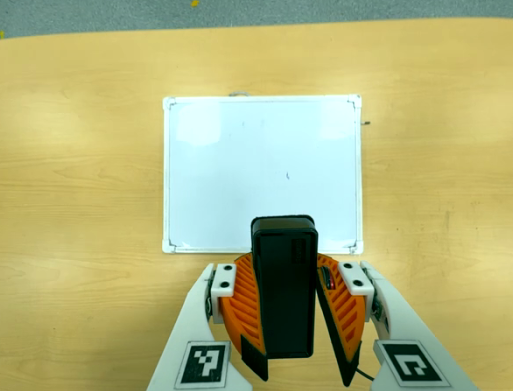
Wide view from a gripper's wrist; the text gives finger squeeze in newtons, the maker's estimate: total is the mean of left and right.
{"total": 10.2, "left": 10.3, "right": 10.2}